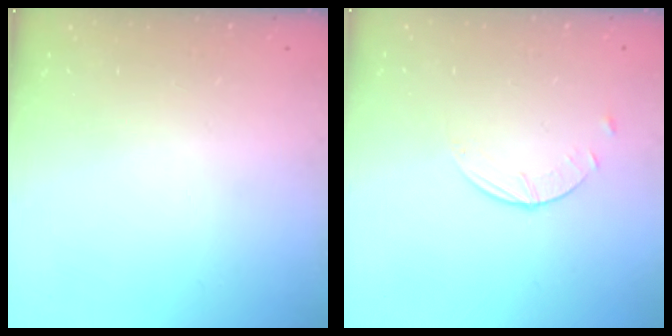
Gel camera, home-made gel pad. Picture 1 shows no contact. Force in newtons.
{"total": 0.9, "press": 0.9, "slide": 0.1}